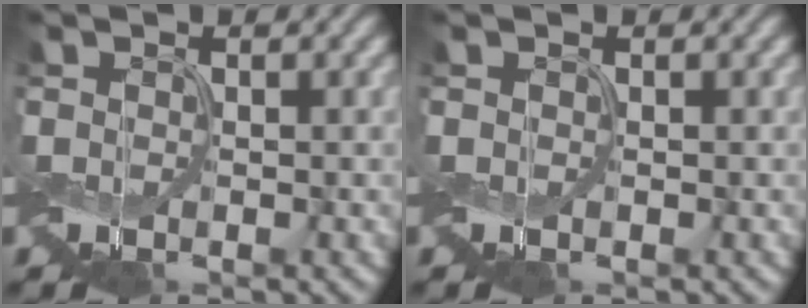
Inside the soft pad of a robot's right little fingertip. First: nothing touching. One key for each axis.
{"total": 0.0}